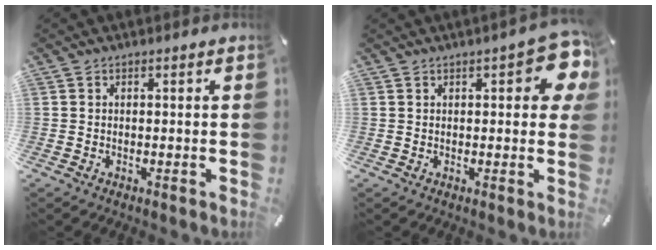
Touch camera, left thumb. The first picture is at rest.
{"total": 9.0, "force": [3.2, 3.6, 7.6], "torque": [-0.096, -0.008, 0.051]}